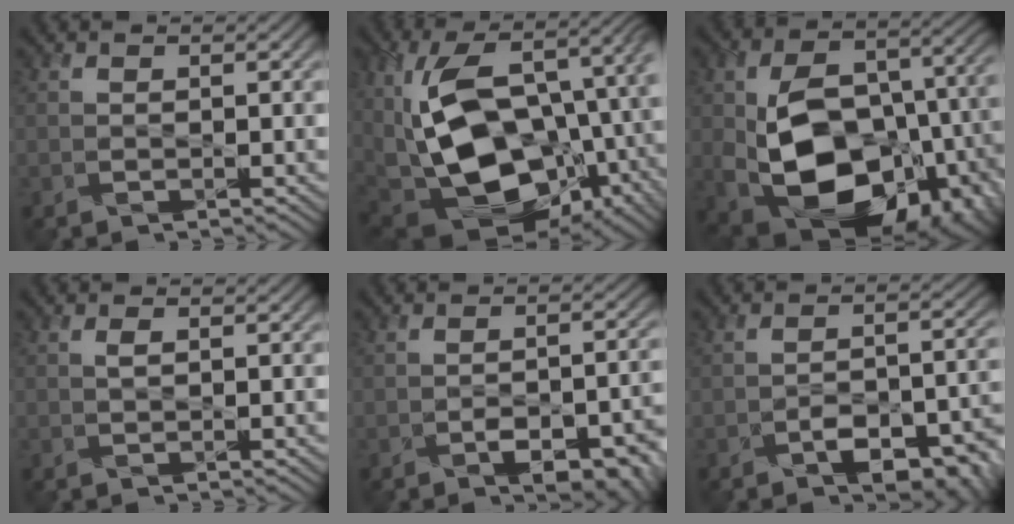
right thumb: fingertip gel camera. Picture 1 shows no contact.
{"total": 19.2, "force": [-1.0, 12.4, 14.6], "torque": [-0.312, -0.020, 0.017]}
{"total": 17.5, "force": [-4.6, 11.7, 12.1], "torque": [-0.212, -0.027, -0.070]}
{"total": 0.7, "force": [0.3, 0.2, 0.6], "torque": [-0.014, 0.005, 0.005]}
{"total": 6.9, "force": [-3.3, 3.1, 5.2], "torque": [-0.077, -0.004, -0.045]}
{"total": 7.5, "force": [-3.7, 3.6, 5.4], "torque": [-0.080, -0.002, -0.061]}